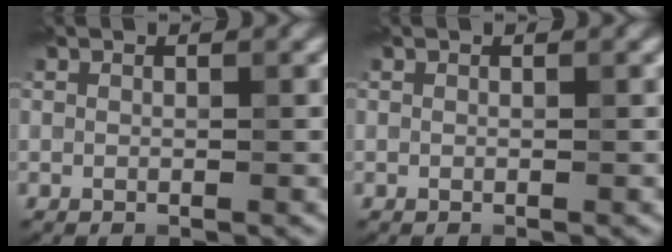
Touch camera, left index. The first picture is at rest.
{"total": 0.0}